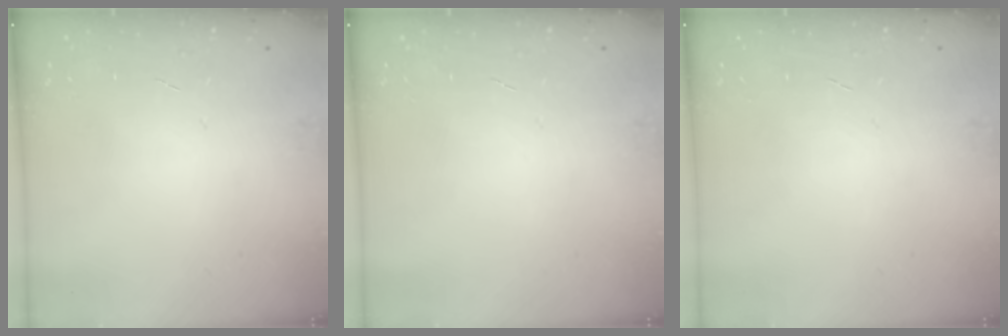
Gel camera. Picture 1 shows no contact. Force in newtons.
{"total": 0.0}
{"total": 0.0}